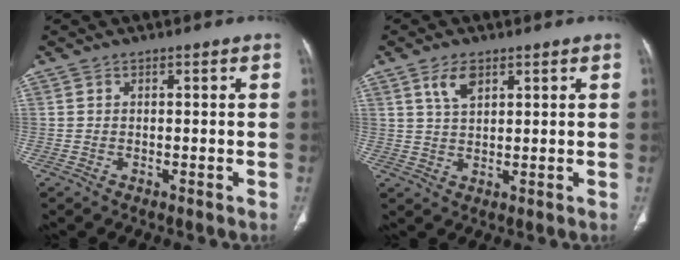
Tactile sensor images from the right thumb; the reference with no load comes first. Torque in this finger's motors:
{"motor_torque": [0.00, 0.02, -0.16, 0.10, 0.13]}